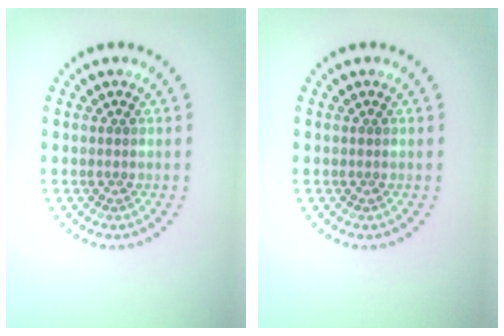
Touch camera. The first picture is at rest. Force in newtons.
{"total": 0.0}